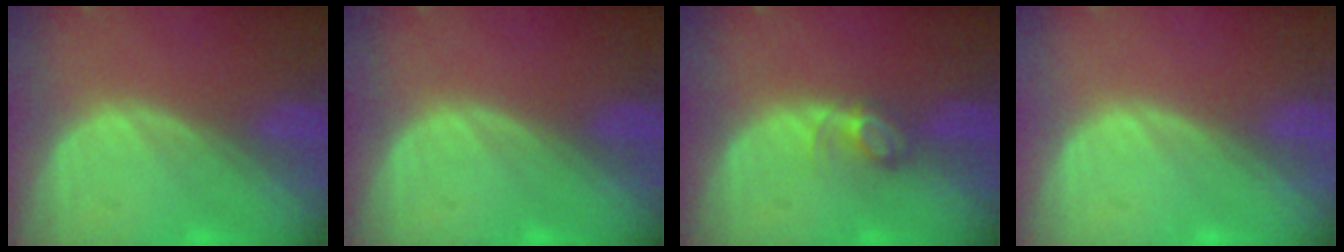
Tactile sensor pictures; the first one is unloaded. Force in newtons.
{"total": 0.0}
{"total": 2.8, "press": 2.8, "slide": 0.4}
{"total": 0.0}